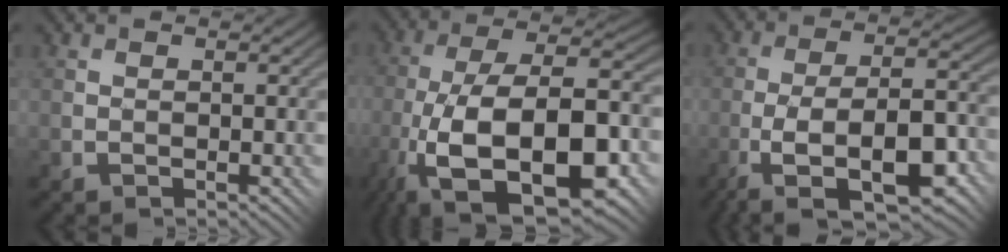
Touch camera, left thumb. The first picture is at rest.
{"total": 17.5, "force": [-7.4, 7.2, 14.1], "torque": [-0.257, -0.005, -0.135]}
{"total": 12.3, "force": [-5.8, 3.9, 10.1], "torque": [-0.181, 0.004, -0.104]}